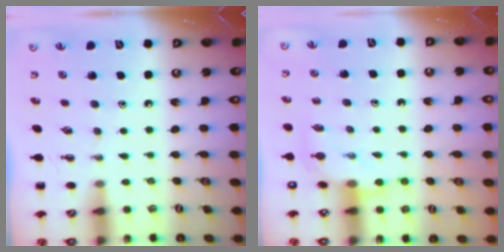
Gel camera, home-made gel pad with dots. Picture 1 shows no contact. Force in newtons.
{"total": 9.2, "press": 9.2, "slide": 0.6}